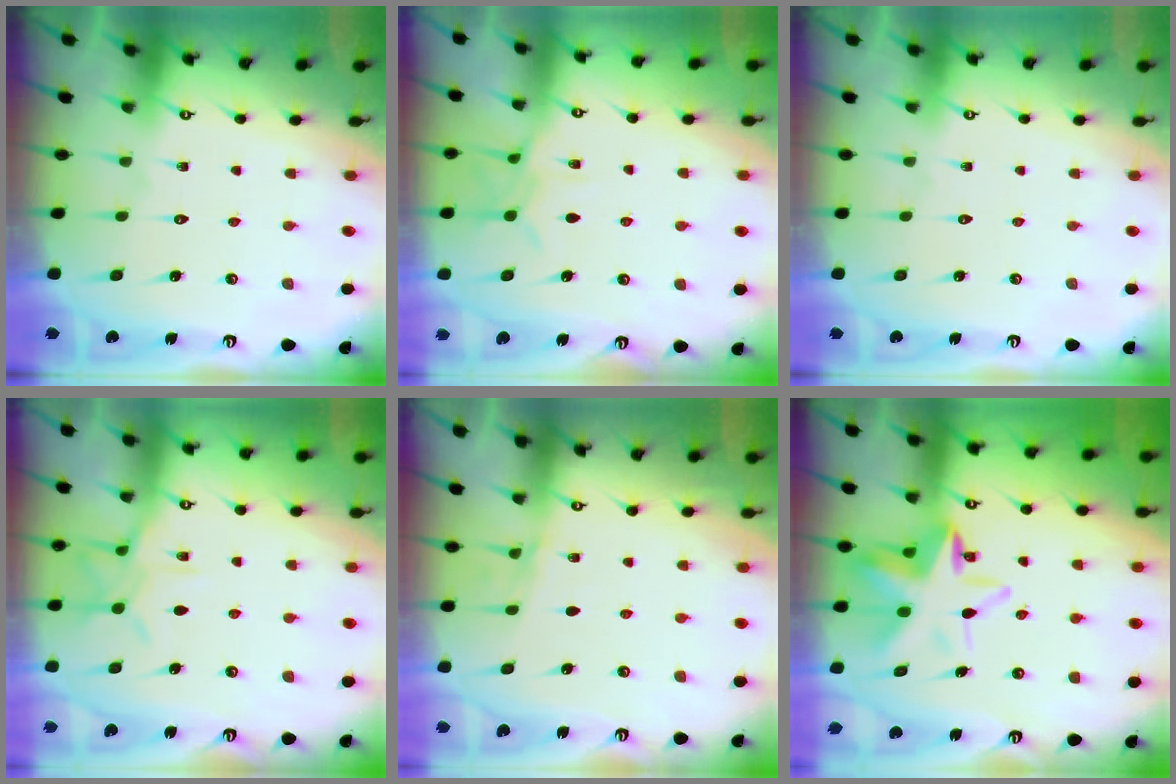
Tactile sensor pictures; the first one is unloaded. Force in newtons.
{"total": 7.9, "press": 7.9, "slide": 0.6}
{"total": 0.0}
{"total": 9.4, "press": 9.4, "slide": 0.7}
{"total": 4.3, "press": 4.1, "slide": 1.4}
{"total": 11.6, "press": 11.2, "slide": 3.0}